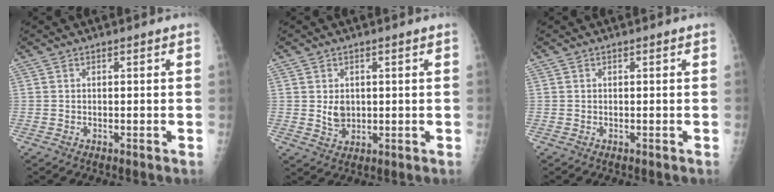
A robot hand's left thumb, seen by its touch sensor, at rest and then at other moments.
{"total": 3.5, "force": [0.6, 2.7, 2.2], "torque": [-0.026, -0.009, 0.020]}
{"total": 0.0}